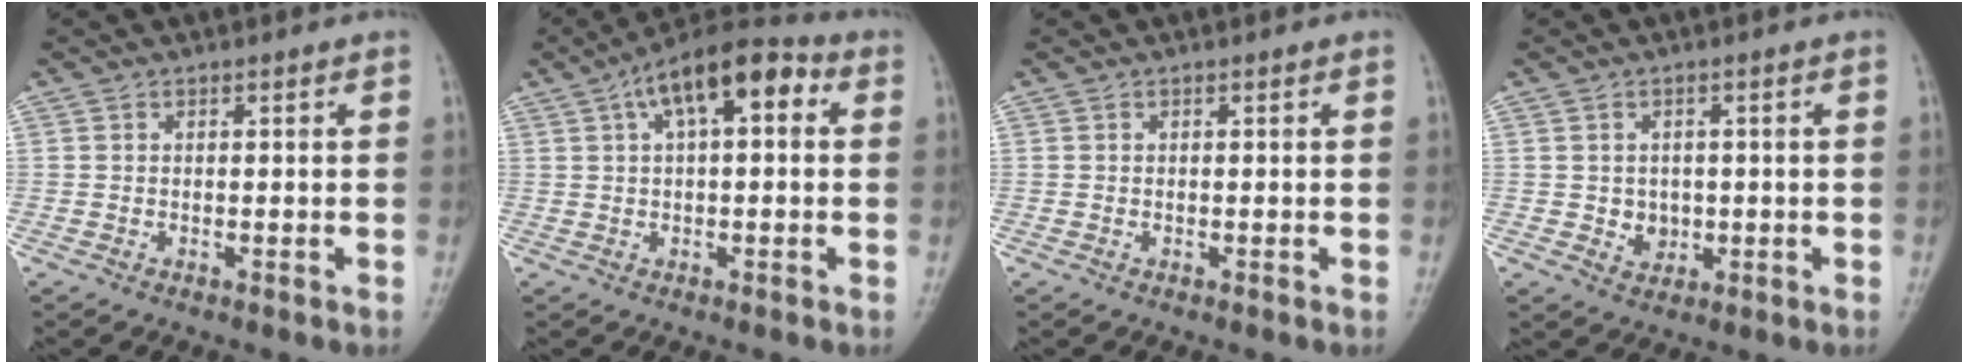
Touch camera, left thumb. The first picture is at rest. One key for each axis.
{"total": 12.9, "fx": 4.5, "fy": 5.7, "fz": 10.7, "tx": -0.152, "ty": 0.031, "tz": 0.062}
{"total": 0.0}
{"total": 3.2, "fx": -0.2, "fy": 2.9, "fz": 1.5, "tx": -0.007, "ty": 0.001, "tz": 0.004}